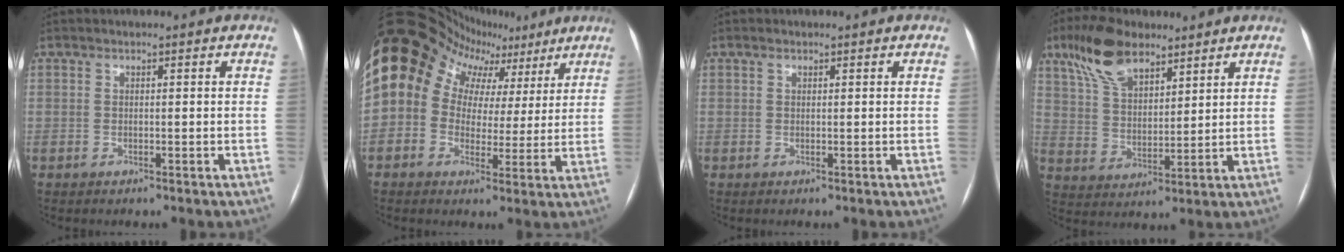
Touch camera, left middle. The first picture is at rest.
{"total": 17.4, "force": [7.0, 13.0, 9.2], "torque": [-0.184, 0.089, 0.117]}
{"total": 0.7, "force": [0.5, 0.4, 0.4], "torque": [-0.009, 0.008, 0.009]}
{"total": 11.1, "force": [7.7, 4.6, 6.6], "torque": [-0.132, 0.022, 0.147]}